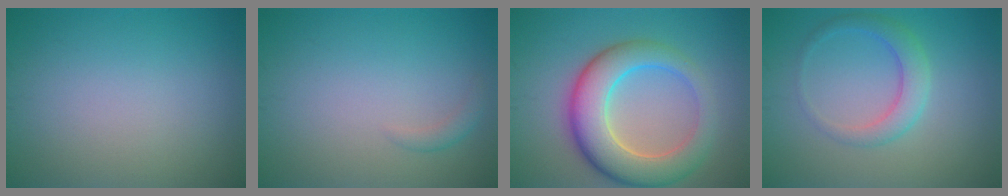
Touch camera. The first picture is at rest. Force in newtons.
{"total": 1.0, "press": 1.0, "slide": 0.0}
{"total": 8.2, "press": 8.2, "slide": 0.5}
{"total": 3.0, "press": 3.0, "slide": 0.1}